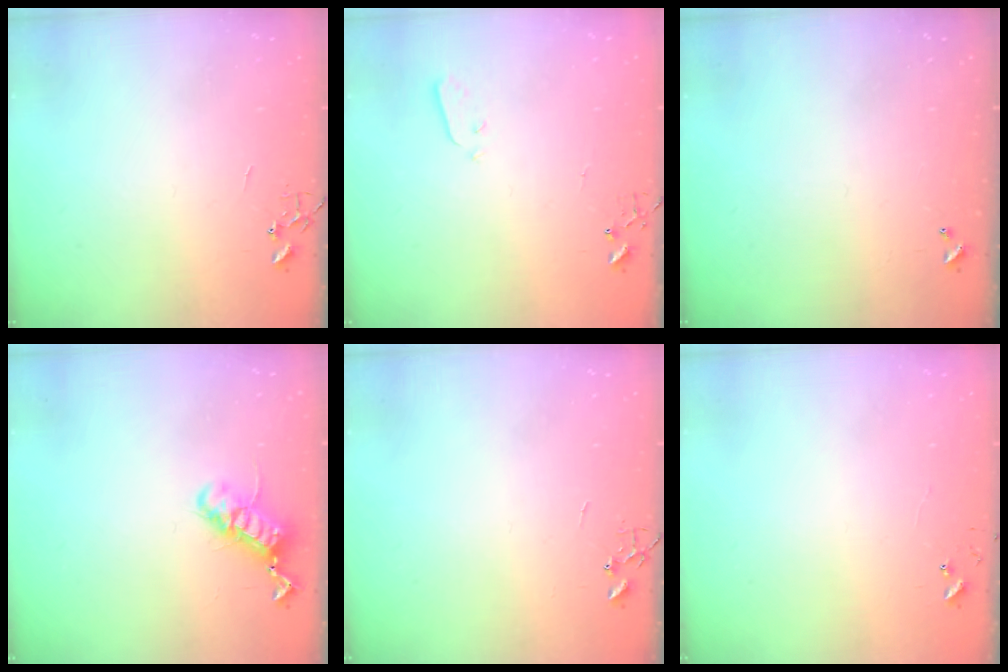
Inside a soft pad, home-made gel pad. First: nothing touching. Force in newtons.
{"total": 3.0, "press": 3.0, "slide": 0.3}
{"total": 0.0}
{"total": 12.5, "press": 12.5, "slide": 0.9}
{"total": 0.0}
{"total": 4.7, "press": 4.7, "slide": 0.5}